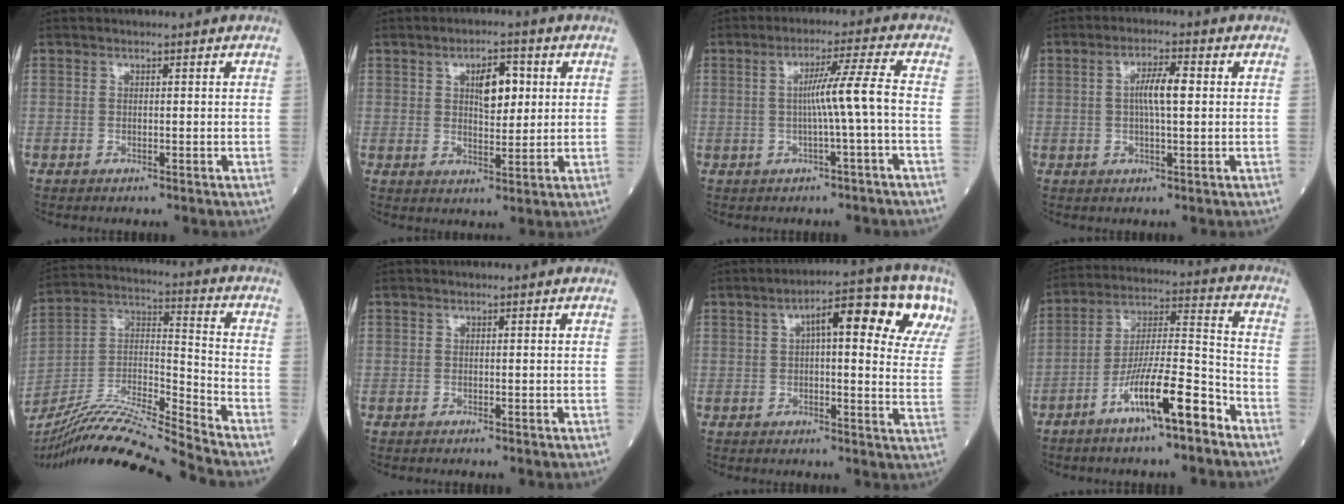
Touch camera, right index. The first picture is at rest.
{"total": 5.7, "force": [1.7, 2.4, 4.9], "torque": [-0.078, 0.007, 0.030]}
{"total": 5.9, "force": [-0.8, -1.4, 5.7], "torque": [-0.097, 0.010, -0.012]}
{"total": 4.8, "force": [0.5, 0.8, 4.7], "torque": [-0.085, 0.010, 0.007]}
{"total": 18.5, "force": [-17.2, -2.2, 6.7], "torque": [-0.129, 0.013, -0.310]}
{"total": 0.0}
{"total": 14.8, "force": [6.7, 3.7, 12.7], "torque": [-0.169, 0.031, 0.073]}
{"total": 12.1, "force": [-7.3, 1.2, 9.6], "torque": [-0.173, -0.003, -0.131]}